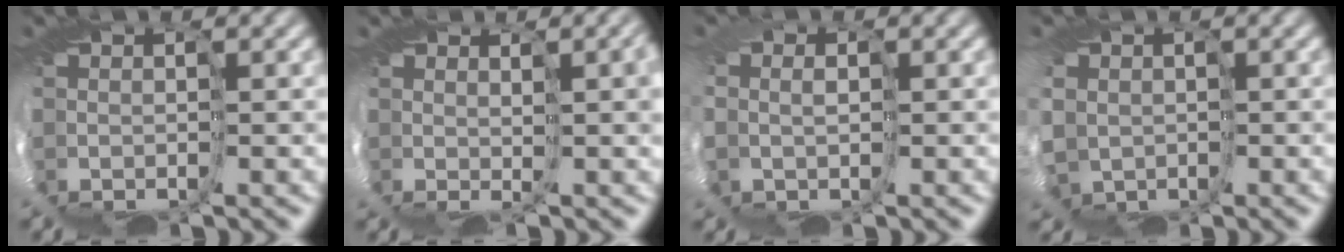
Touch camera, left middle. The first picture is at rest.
{"total": 3.8, "force": [1.3, 0.8, 3.4], "torque": [-0.053, 0.005, 0.018]}
{"total": 6.6, "force": [-0.2, 5.3, 3.8], "torque": [-0.098, -0.008, -0.017]}
{"total": 9.9, "force": [-1.4, 8.3, 5.2], "torque": [-0.151, -0.030, -0.041]}